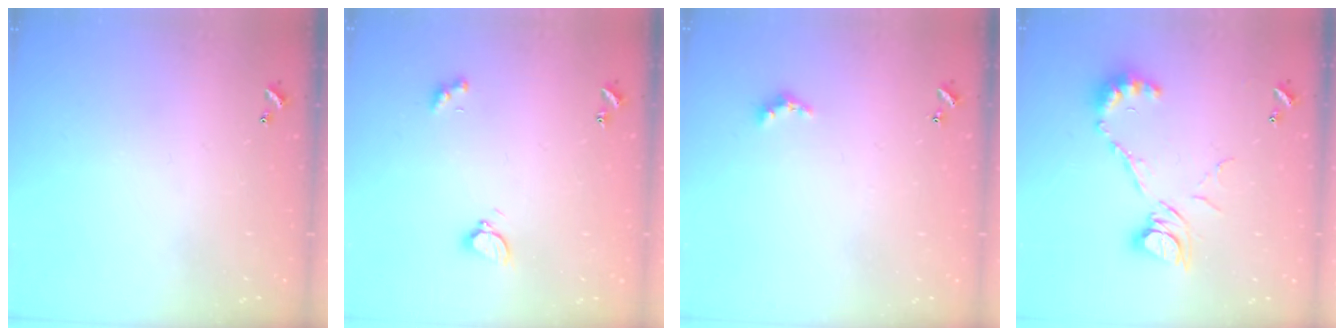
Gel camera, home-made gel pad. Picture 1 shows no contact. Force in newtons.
{"total": 2.8, "press": 2.8, "slide": 0.5}
{"total": 2.4, "press": 2.3, "slide": 0.5}
{"total": 11.3, "press": 11.2, "slide": 1.2}